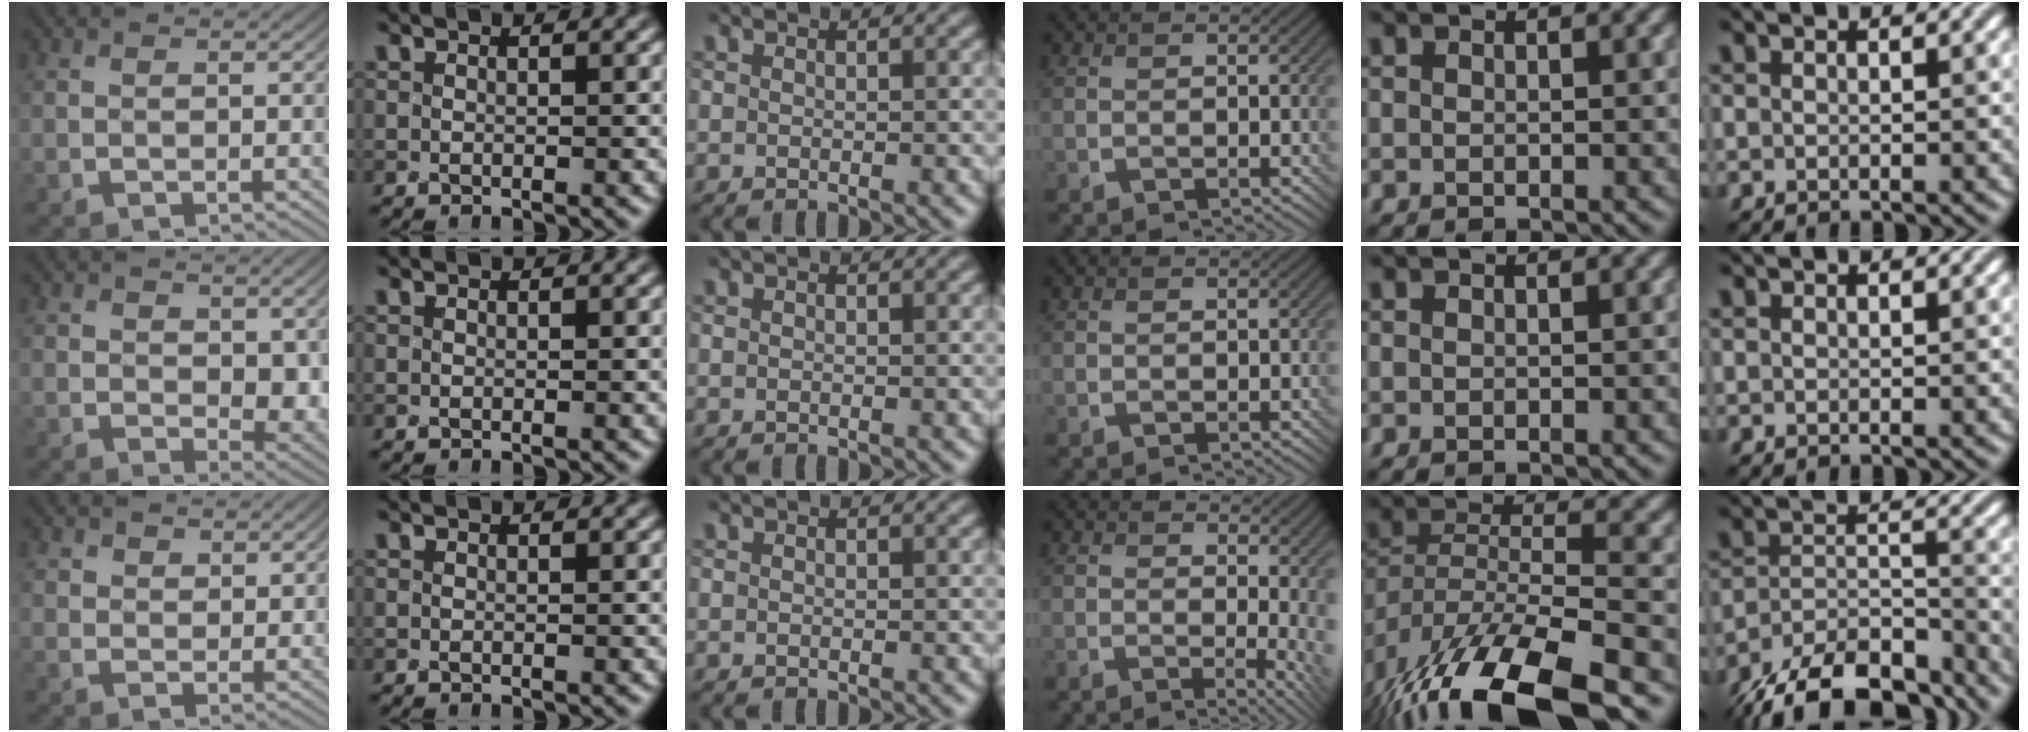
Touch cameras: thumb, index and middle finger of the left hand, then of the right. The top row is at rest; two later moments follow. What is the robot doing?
{"motion": "screw", "object": "bottle cap"}